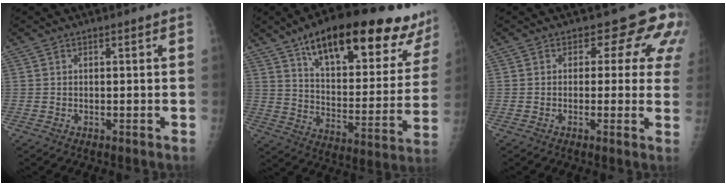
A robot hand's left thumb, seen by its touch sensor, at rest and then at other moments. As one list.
[{"total": 27.8, "force": [18.3, 9.5, 18.7], "torque": [-0.233, -0.048, 0.269]}, {"total": 8.1, "force": [3.6, 5.1, 5.2], "torque": [-0.018, -0.010, 0.021]}]